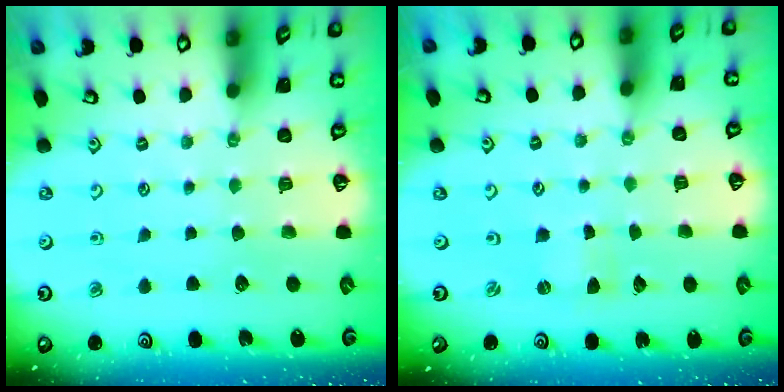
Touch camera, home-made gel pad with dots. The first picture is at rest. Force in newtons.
{"total": 0.0}